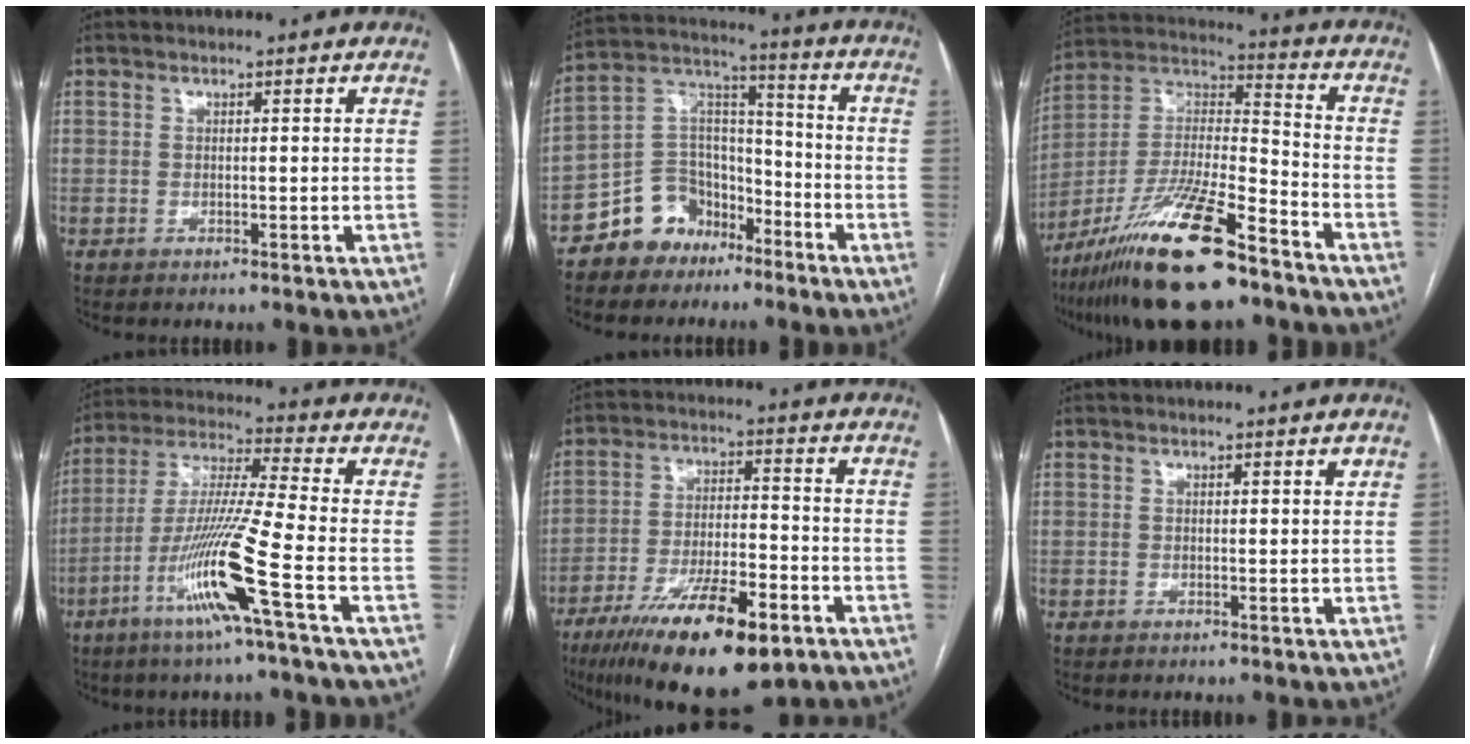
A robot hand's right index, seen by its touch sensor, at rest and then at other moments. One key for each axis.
{"total": 10.8, "fx": -7.3, "fy": 7.6, "fz": 2.2, "tx": -0.041, "ty": 0.056, "tz": -0.130}
{"total": 20.4, "fx": -14.0, "fy": 3.2, "fz": 14.4, "tx": -0.293, "ty": -0.024, "tz": -0.253}
{"total": 14.1, "fx": -6.1, "fy": -1.8, "fz": 12.6, "tx": -0.252, "ty": -0.017, "tz": -0.122}
{"total": 17.4, "fx": -10.6, "fy": 4.3, "fz": 13.2, "tx": -0.222, "ty": -0.023, "tz": -0.176}
{"total": 0.7, "fx": 0.4, "fy": 0.1, "fz": 0.6, "tx": -0.008, "ty": 0.001, "tz": 0.002}